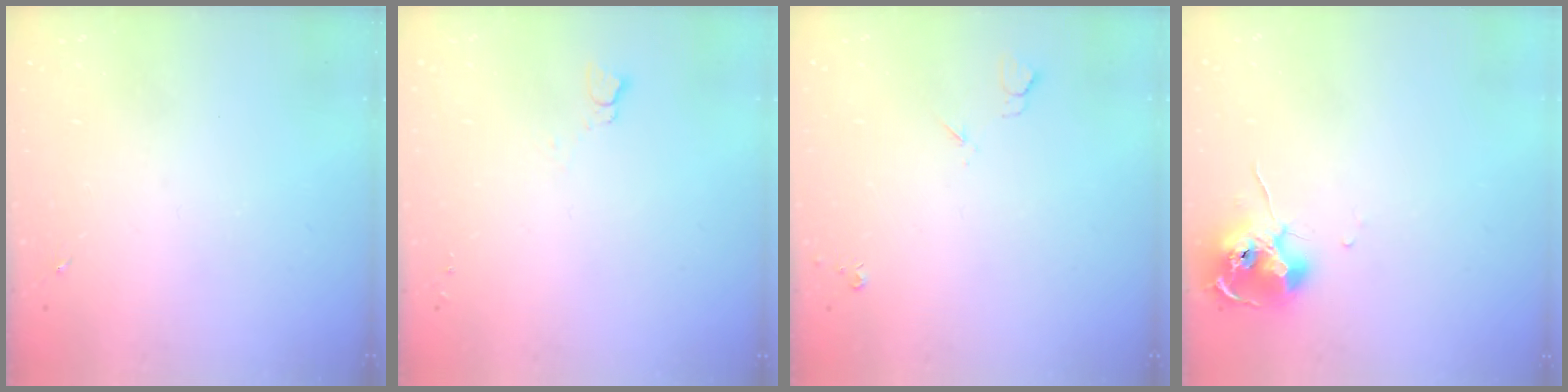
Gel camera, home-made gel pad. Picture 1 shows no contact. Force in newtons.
{"total": 2.7, "press": 2.7, "slide": 0.3}
{"total": 3.6, "press": 3.5, "slide": 0.8}
{"total": 10.3, "press": 10.3, "slide": 0.9}